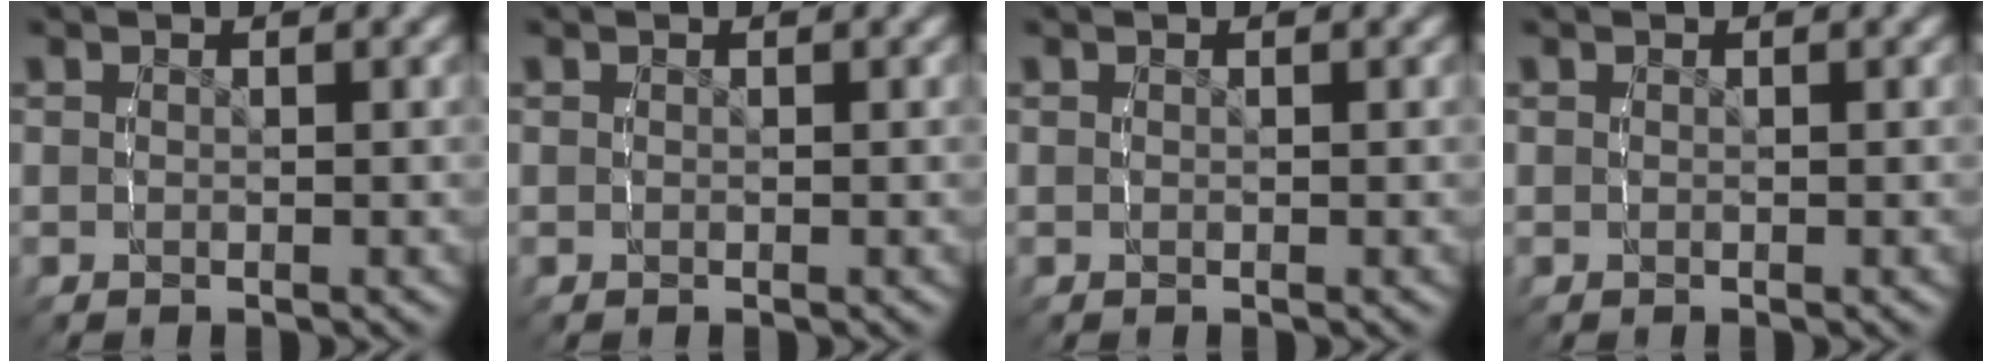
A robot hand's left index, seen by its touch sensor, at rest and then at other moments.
{"total": 0.0}
{"total": 0.0}
{"total": 0.0}